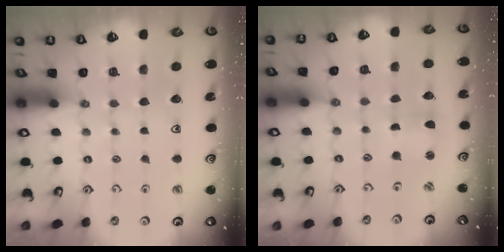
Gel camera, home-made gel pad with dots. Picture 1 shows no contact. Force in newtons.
{"total": 1.7, "press": 1.6, "slide": 0.4}